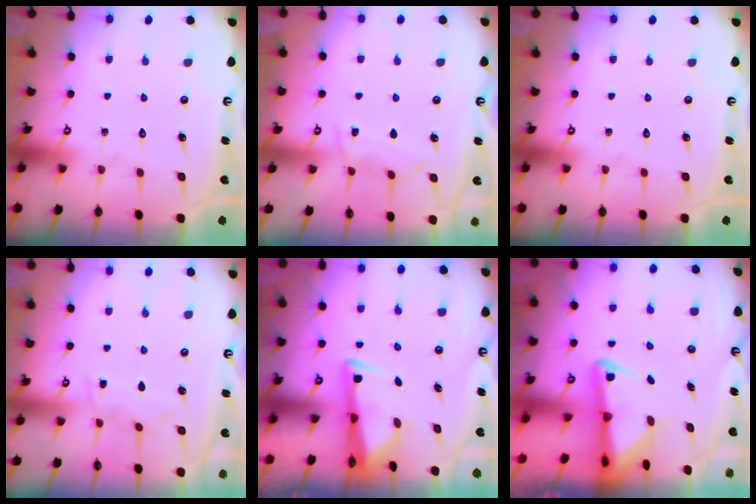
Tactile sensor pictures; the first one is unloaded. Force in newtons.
{"total": 6.4, "press": 6.3, "slide": 0.7}
{"total": 0.0}
{"total": 5.1, "press": 5.1, "slide": 0.4}
{"total": 2.9, "press": 2.8, "slide": 0.9}
{"total": 3.6, "press": 3.6, "slide": 0.7}